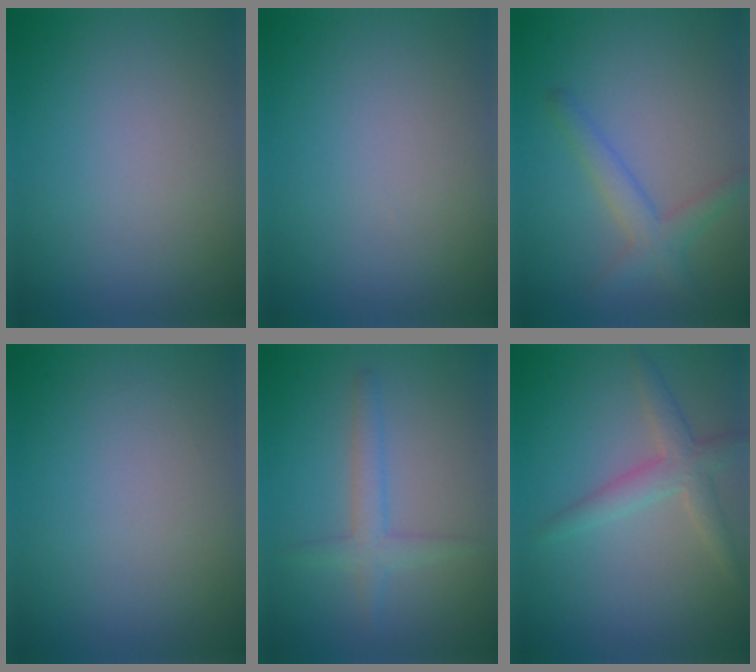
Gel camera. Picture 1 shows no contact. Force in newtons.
{"total": 0.0}
{"total": 2.7, "press": 2.7, "slide": 0.1}
{"total": 0.0}
{"total": 2.3, "press": 2.3, "slide": 0.1}
{"total": 2.8, "press": 2.8, "slide": 0.1}